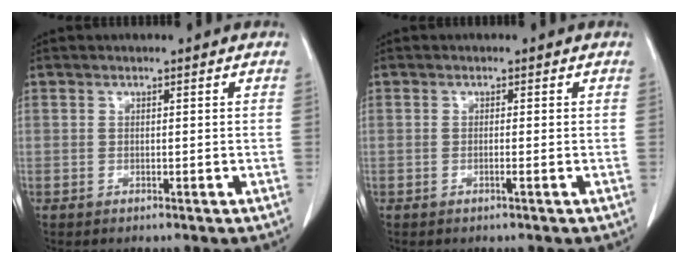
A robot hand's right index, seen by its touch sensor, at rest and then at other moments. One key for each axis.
{"total": 0.7, "fx": -0.3, "fy": -0.2, "fz": 0.6, "tx": -0.010, "ty": 0.000, "tz": -0.006}